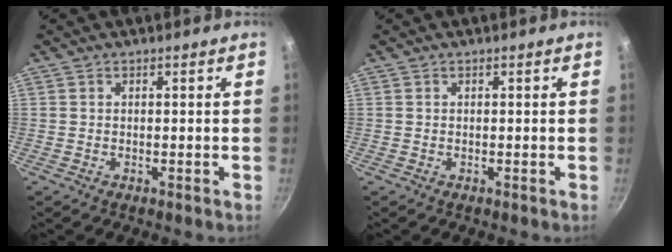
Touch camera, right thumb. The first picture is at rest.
{"total": 0.0}